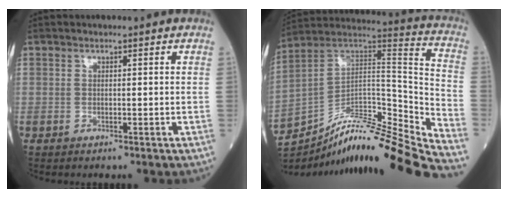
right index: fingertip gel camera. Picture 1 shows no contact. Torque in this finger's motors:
{"motor_torque": [-0.23, -0.52, 0.26, 0.02]}